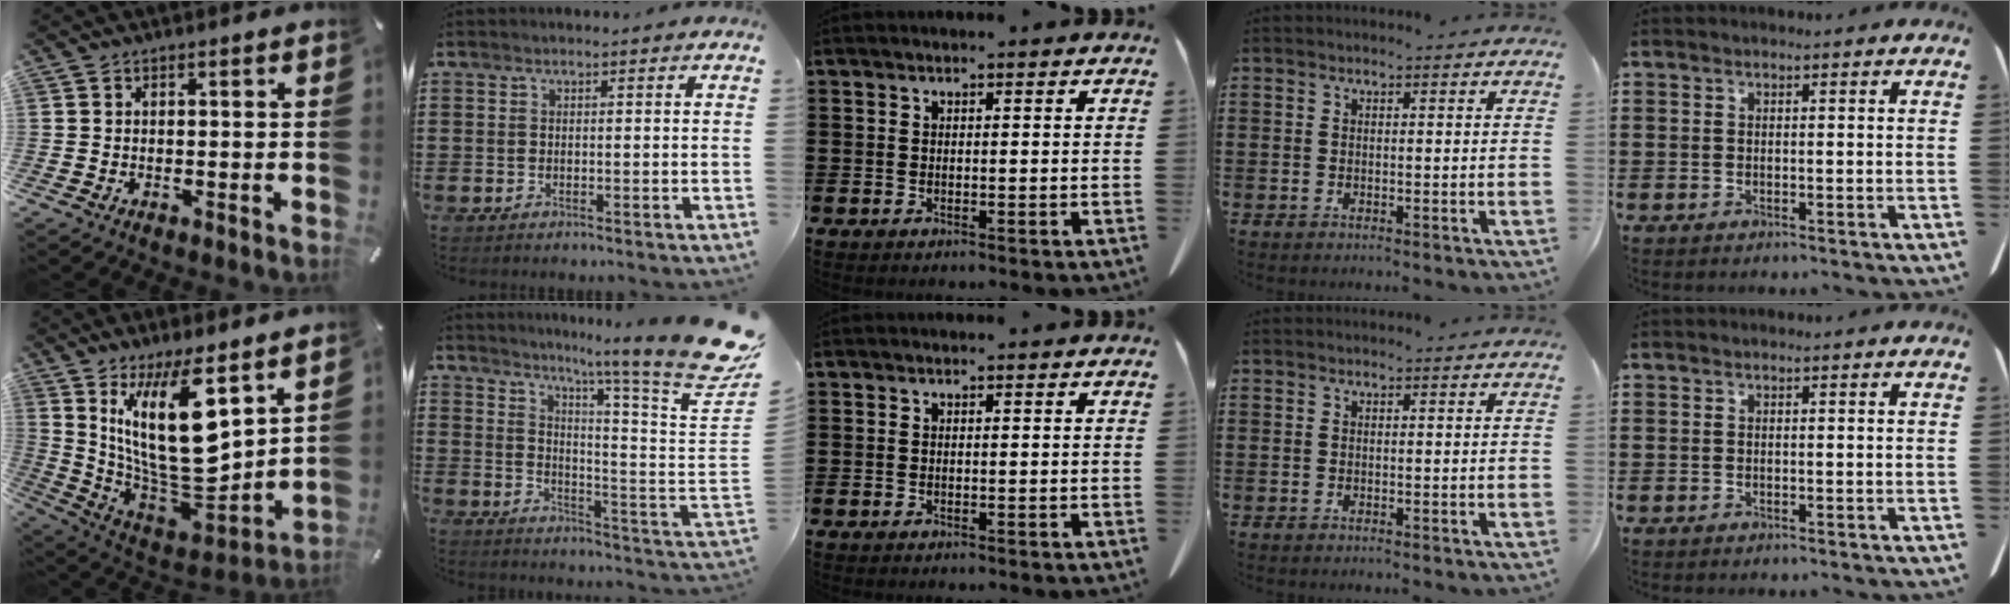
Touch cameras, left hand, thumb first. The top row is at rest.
{"thumb": {"total": 22.6, "force": [8.2, 8.9, 19.1], "torque": [-0.376, -0.077, 0.139]}, "index": {"total": 11.8, "force": [9.3, -1.8, 7.1], "torque": [-0.135, -0.089, 0.139]}}